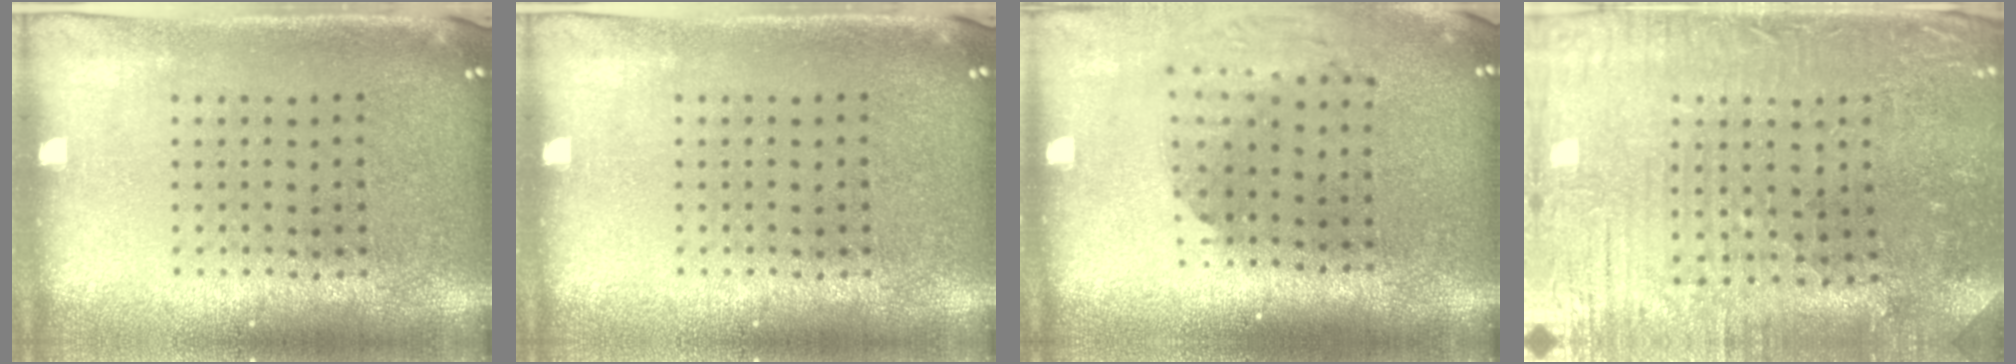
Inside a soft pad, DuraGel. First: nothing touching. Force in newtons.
{"total": 0.0}
{"total": 1.6, "press": 1.3, "slide": 0.9}
{"total": 1.6, "press": 1.5, "slide": 0.5}